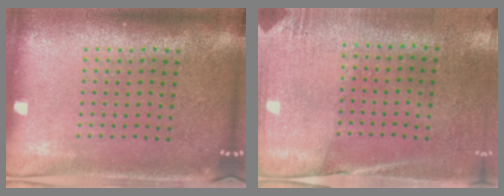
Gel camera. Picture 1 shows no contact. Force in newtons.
{"total": 2.7, "press": 2.4, "slide": 1.3}